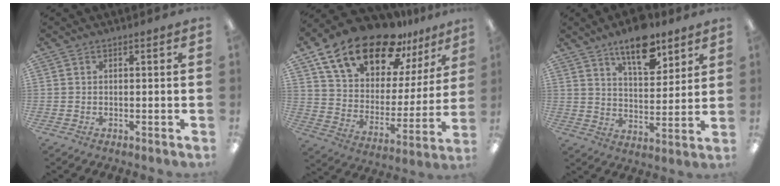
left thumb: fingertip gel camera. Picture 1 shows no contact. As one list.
[{"total": 21.2, "force": [15.2, 10.1, 10.7], "torque": [-0.186, -0.094, 0.271]}, {"total": 12.4, "force": [8.9, 5.2, 6.7], "torque": [-0.098, -0.047, 0.154]}]